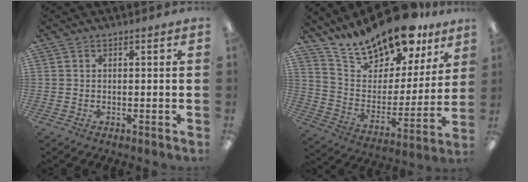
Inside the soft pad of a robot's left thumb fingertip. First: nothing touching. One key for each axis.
{"total": 18.4, "fx": 16.1, "fy": 6.2, "fz": 6.3, "tx": -0.126, "ty": -0.120, "tz": 0.284}